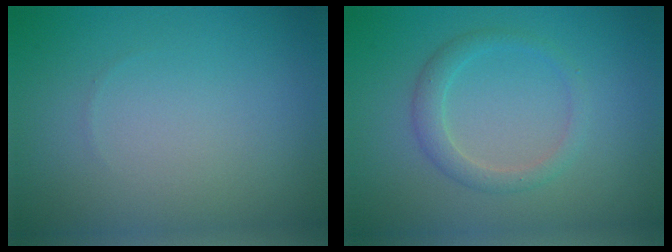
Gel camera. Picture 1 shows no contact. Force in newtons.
{"total": 2.0, "press": 2.0, "slide": 0.1}